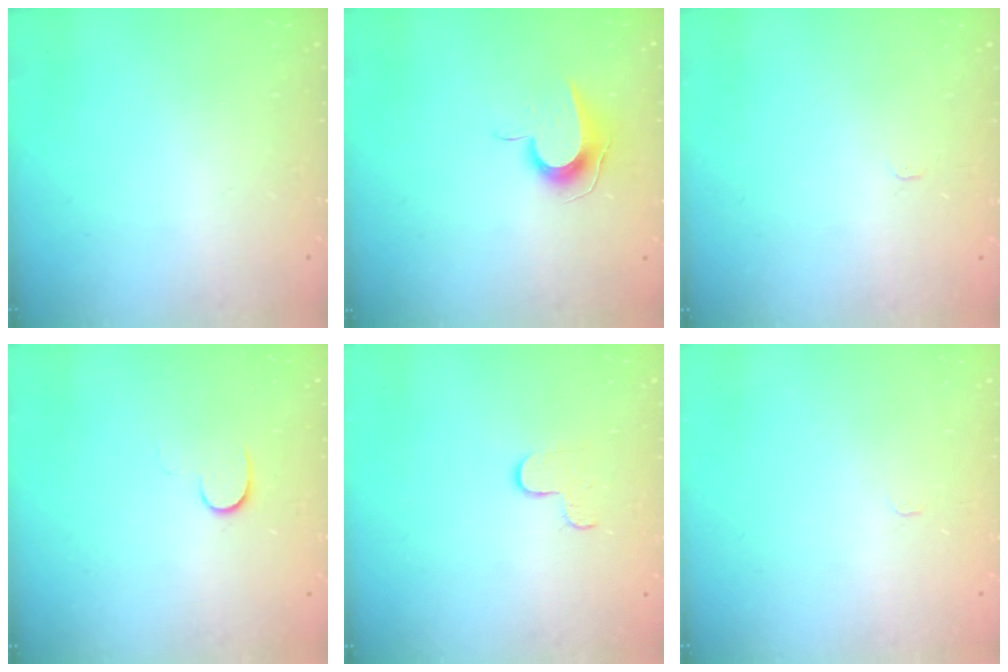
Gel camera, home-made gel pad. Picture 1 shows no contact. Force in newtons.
{"total": 8.8, "press": 8.7, "slide": 0.8}
{"total": 2.4, "press": 2.4, "slide": 0.3}
{"total": 6.8, "press": 6.7, "slide": 1.0}
{"total": 2.9, "press": 2.9, "slide": 0.3}
{"total": 2.4, "press": 2.4, "slide": 0.3}